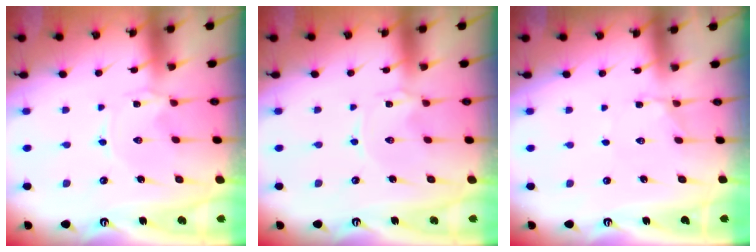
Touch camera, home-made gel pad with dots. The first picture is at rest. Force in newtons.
{"total": 0.0}
{"total": 2.3, "press": 2.2, "slide": 0.6}